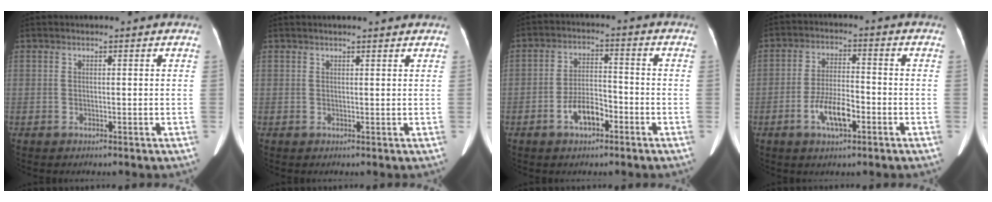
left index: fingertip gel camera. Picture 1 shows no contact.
{"total": 2.8, "force": [2.6, 0.3, 1.0], "torque": [-0.015, 0.011, 0.031]}
{"total": 5.8, "force": [-3.1, 2.5, 4.2], "torque": [-0.086, 0.009, -0.054]}
{"total": 6.8, "force": [-3.0, 2.1, 5.7], "torque": [-0.117, -0.001, -0.054]}